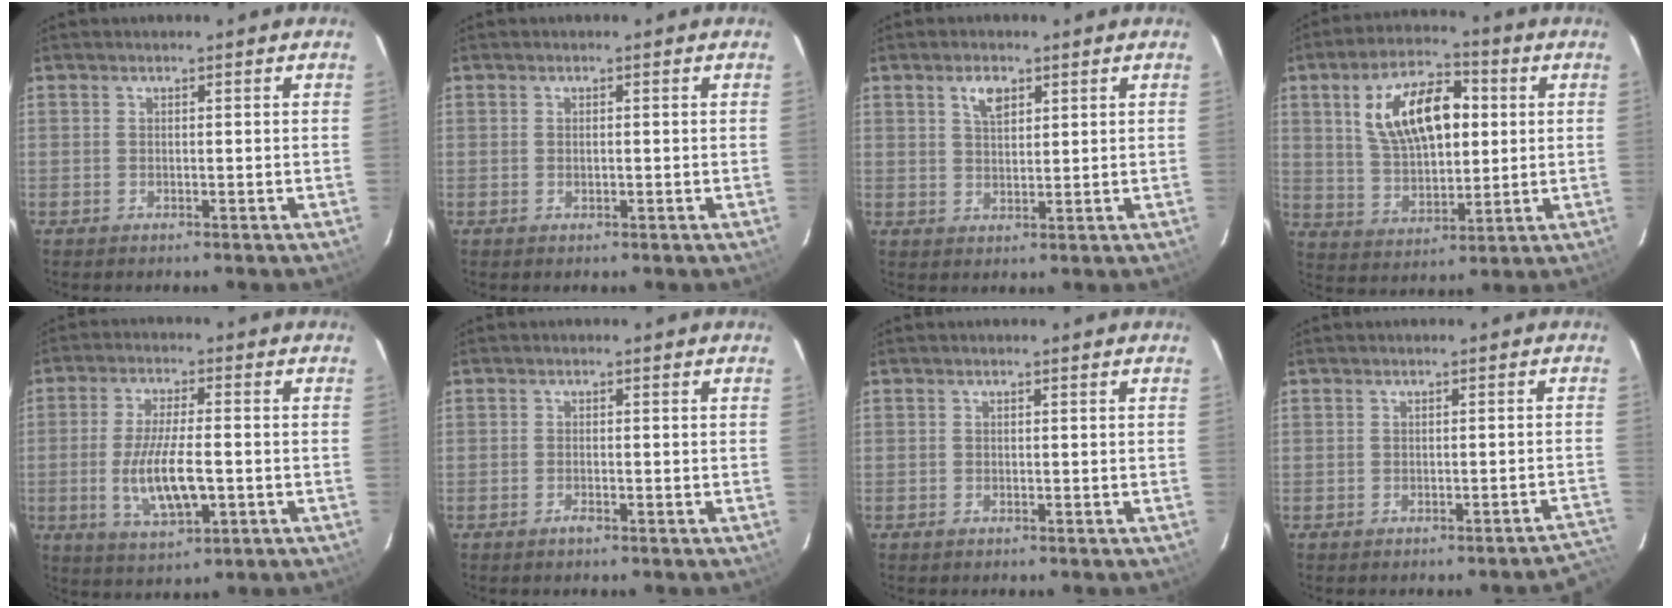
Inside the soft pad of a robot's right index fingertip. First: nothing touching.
{"total": 0.5, "force": [0.0, 0.3, 0.4], "torque": [-0.008, 0.000, 0.001]}
{"total": 3.9, "force": [2.1, 2.0, 2.6], "torque": [-0.046, 0.007, 0.039]}
{"total": 15.5, "force": [4.0, 7.9, 12.8], "torque": [-0.229, 0.021, 0.078]}
{"total": 10.5, "force": [-2.2, 3.3, 9.7], "torque": [-0.192, -0.014, -0.034]}
{"total": 1.2, "force": [-0.8, 0.3, 0.8], "torque": [-0.016, 0.000, -0.015]}
{"total": 0.0}
{"total": 4.5, "force": [-4.0, 0.9, 1.9], "torque": [-0.002, 0.021, -0.035]}